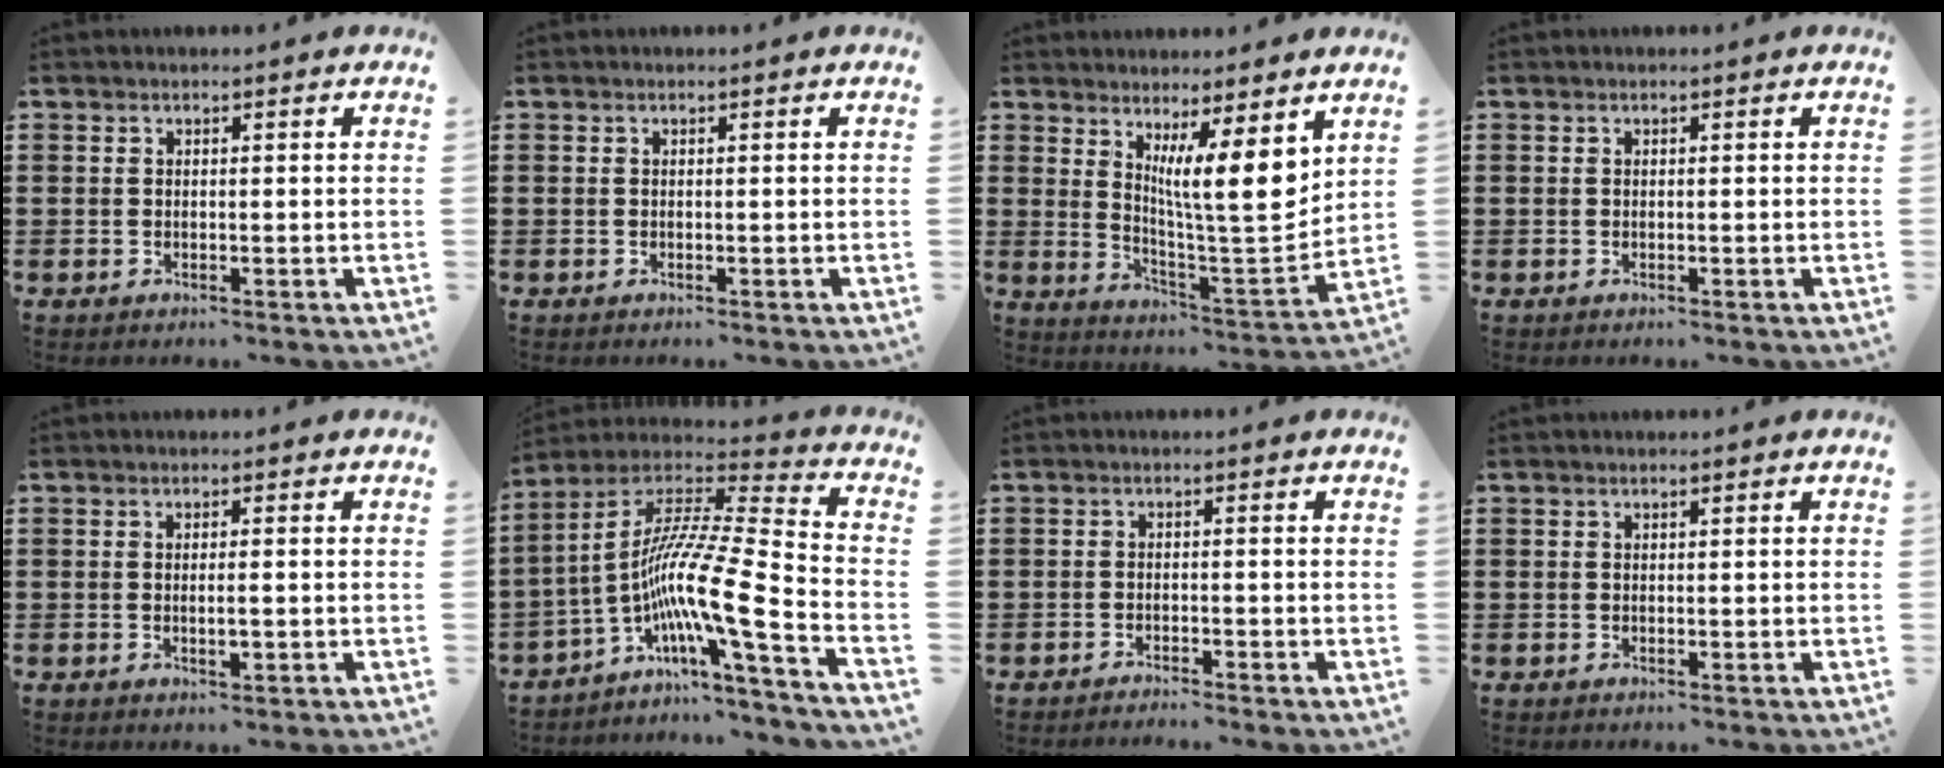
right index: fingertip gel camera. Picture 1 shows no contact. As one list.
[{"total": 0.0}, {"total": 9.9, "force": [5.4, 1.1, 8.2], "torque": [-0.136, -0.039, 0.086]}, {"total": 0.0}, {"total": 1.8, "force": [-0.3, 0.3, 1.8], "torque": [-0.032, -0.001, -0.006]}, {"total": 13.1, "force": [-5.0, 1.7, 12.0], "torque": [-0.235, -0.021, -0.104]}, {"total": 1.4, "force": [-1.4, -0.1, 0.0], "torque": [-0.004, 0.003, -0.028]}, {"total": 0.0}]